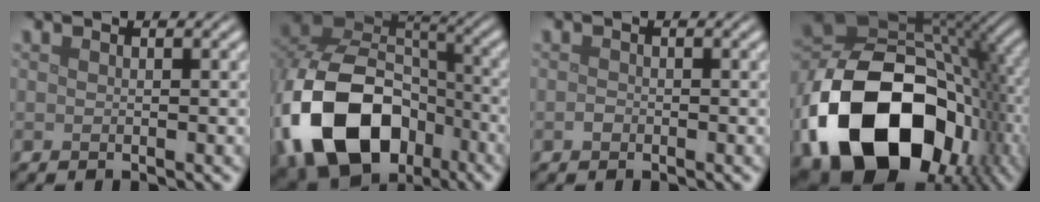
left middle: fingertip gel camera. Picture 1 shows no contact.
{"total": 15.8, "force": [-6.2, 11.1, 9.5], "torque": [-0.203, -0.023, -0.109]}
{"total": 0.7, "force": [-0.4, 0.6, 0.2], "torque": [-0.006, -0.002, -0.009]}
{"total": 19.0, "force": [-6.4, 12.9, 12.3], "torque": [-0.239, -0.036, -0.102]}